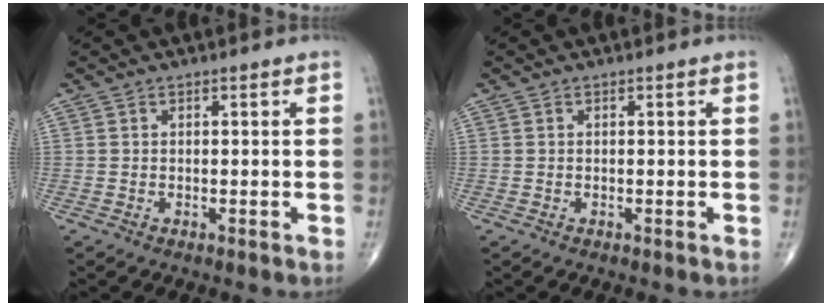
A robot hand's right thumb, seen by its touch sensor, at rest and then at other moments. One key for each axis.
{"total": 0.0}